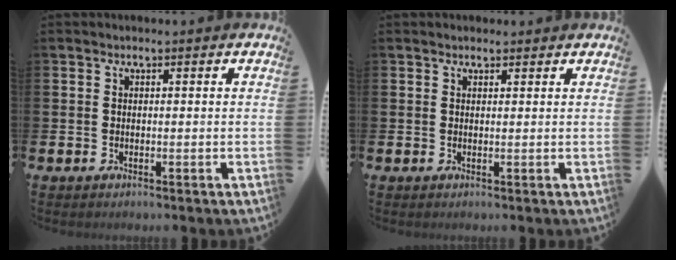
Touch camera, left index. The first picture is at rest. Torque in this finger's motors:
{"motor_torque": [0.54, -0.75, 0.02, 0.01]}